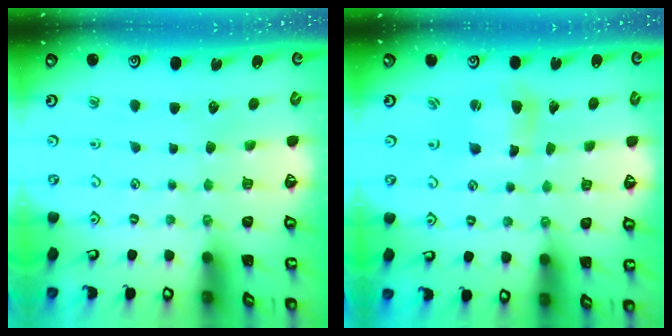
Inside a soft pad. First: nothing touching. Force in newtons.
{"total": 4.7, "press": 4.6, "slide": 0.7}